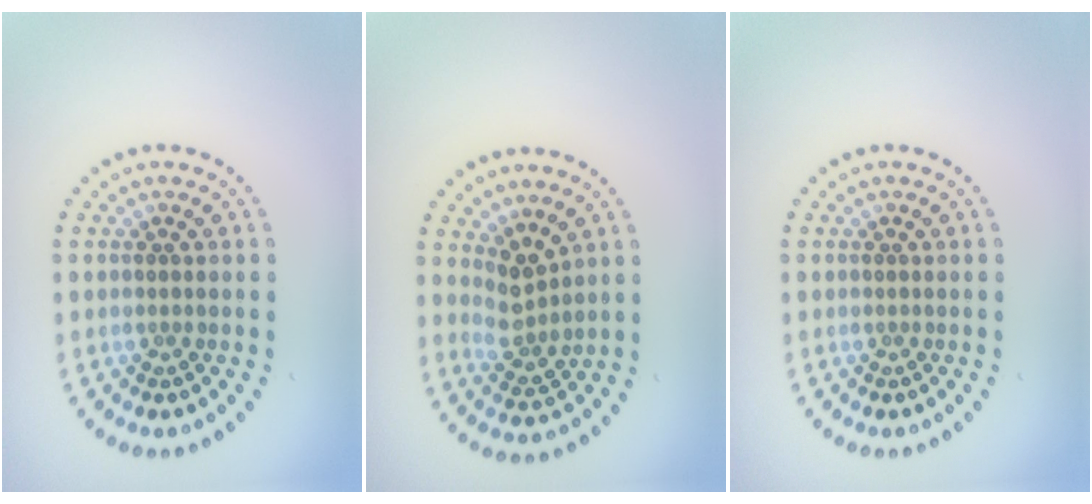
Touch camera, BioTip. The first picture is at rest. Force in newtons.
{"total": 2.6, "press": 2.0, "slide": 1.7}
{"total": 0.0}